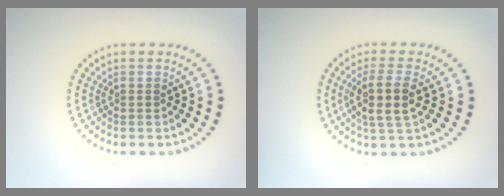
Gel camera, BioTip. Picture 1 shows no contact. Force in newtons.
{"total": 3.2, "press": 2.9, "slide": 1.5}